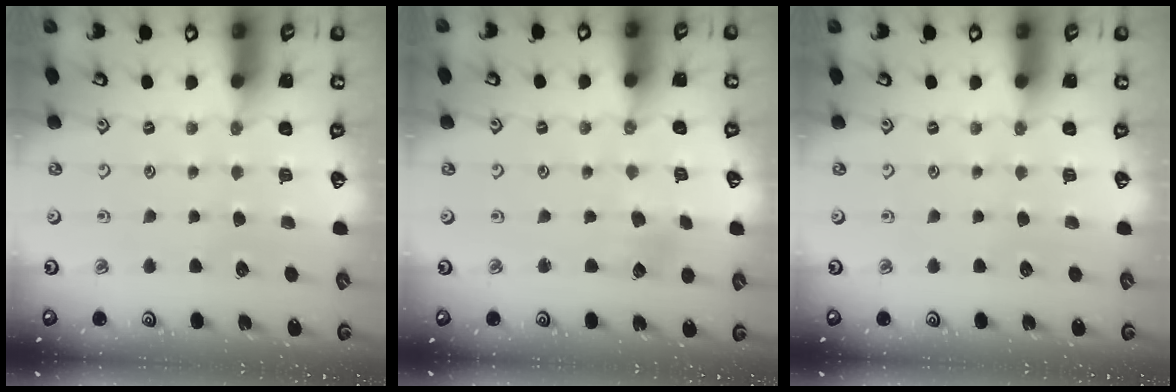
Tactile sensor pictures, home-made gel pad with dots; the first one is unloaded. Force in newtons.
{"total": 4.0, "press": 3.9, "slide": 0.6}
{"total": 0.0}